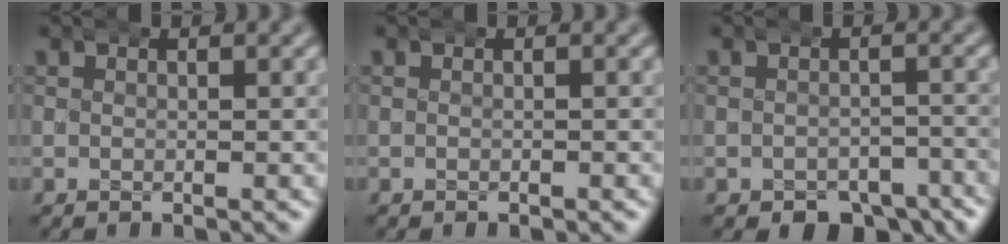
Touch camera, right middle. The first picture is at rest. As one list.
[{"total": 0.0}, {"total": 6.4, "force": [-4.9, 3.1, 2.7], "torque": [-0.025, -0.015, -0.071]}]